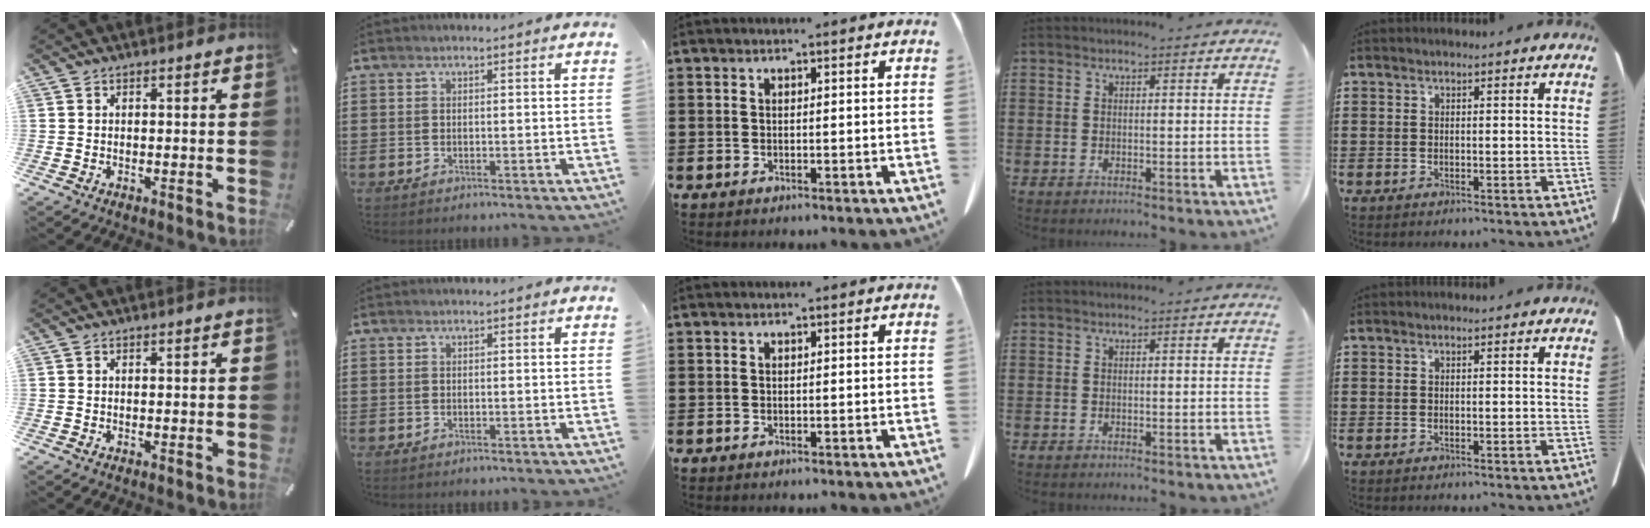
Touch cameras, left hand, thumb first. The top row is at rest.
{}